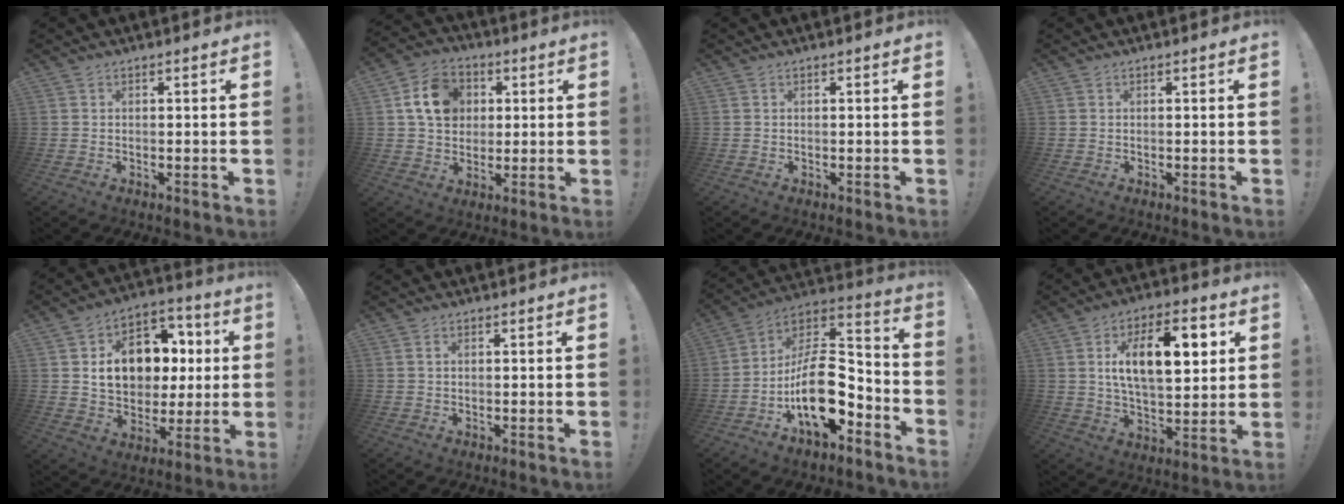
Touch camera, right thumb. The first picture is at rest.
{"total": 13.8, "force": [3.7, 11.2, 7.3], "torque": [-0.106, 0.003, 0.078]}
{"total": 0.0}
{"total": 0.0}
{"total": 15.5, "force": [3.1, 12.1, 9.2], "torque": [-0.127, -0.001, 0.072]}
{"total": 1.0, "force": [0.4, 0.6, 0.7], "torque": [-0.007, -0.001, 0.006]}
{"total": 19.5, "force": [-5.9, 11.1, 14.9], "torque": [-0.250, 0.034, -0.087]}
{"total": 16.8, "force": [5.1, 8.0, 13.9], "torque": [-0.216, 0.006, 0.079]}